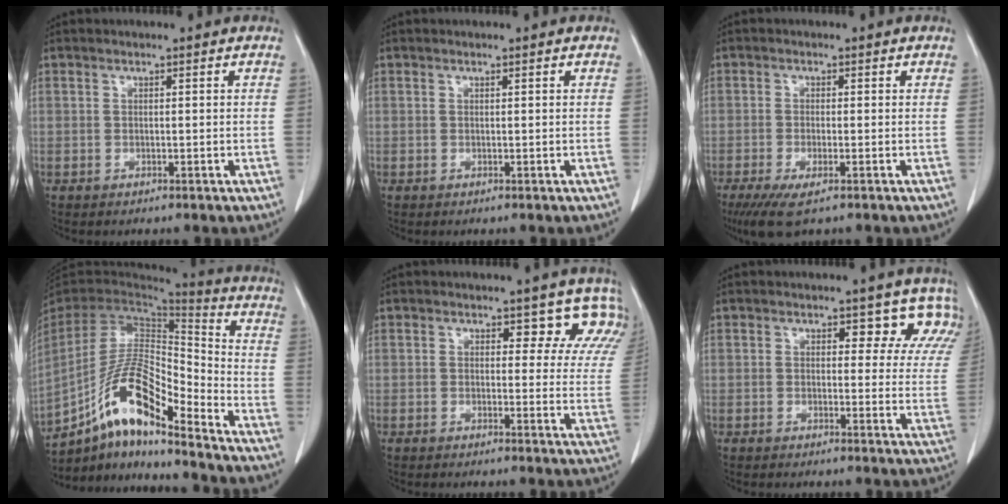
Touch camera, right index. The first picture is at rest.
{"total": 0.0}
{"total": 5.1, "force": [-3.0, 1.0, 4.0], "torque": [-0.076, -0.014, -0.052]}
{"total": 15.9, "force": [-10.0, 3.0, 12.0], "torque": [-0.233, 0.010, -0.180]}
{"total": 7.1, "force": [5.7, 3.7, 2.0], "torque": [0.011, -0.008, 0.034]}
{"total": 6.4, "force": [5.0, 3.6, 2.0], "torque": [0.008, -0.006, 0.031]}